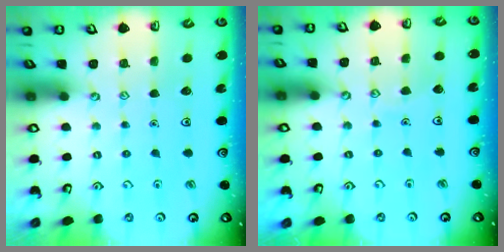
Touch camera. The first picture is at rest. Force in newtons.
{"total": 3.4, "press": 3.4, "slide": 0.3}